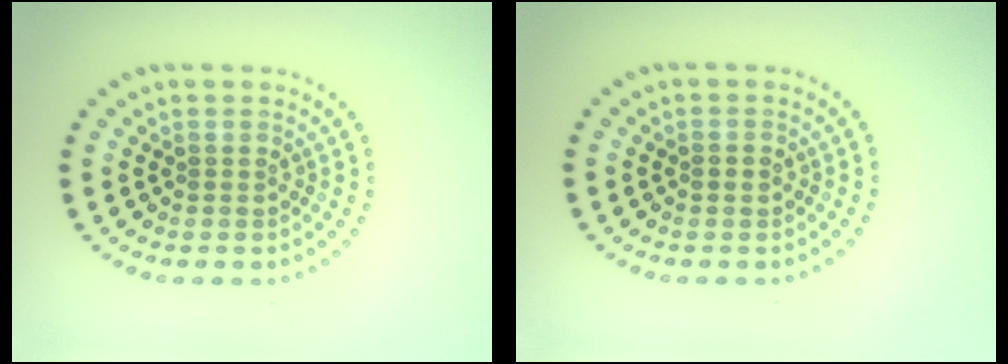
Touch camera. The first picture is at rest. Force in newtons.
{"total": 1.2, "press": 1.2, "slide": 0.1}